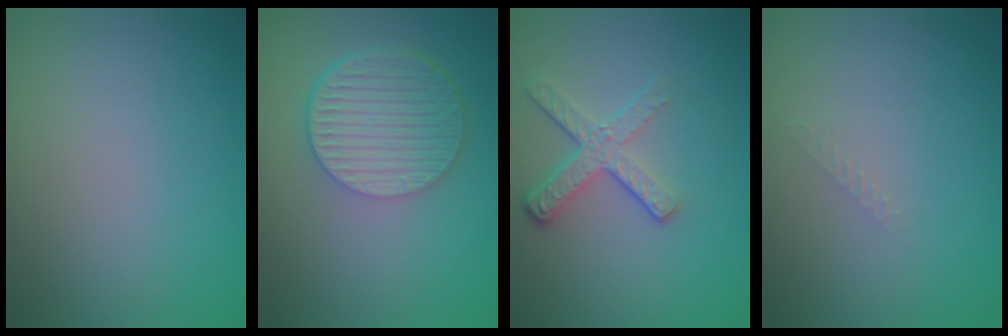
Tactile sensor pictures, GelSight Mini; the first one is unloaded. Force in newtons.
{"total": 6.5, "press": 4.5, "slide": 4.7}
{"total": 3.9, "press": 2.6, "slide": 2.9}
{"total": 0.8, "press": 0.7, "slide": 0.2}